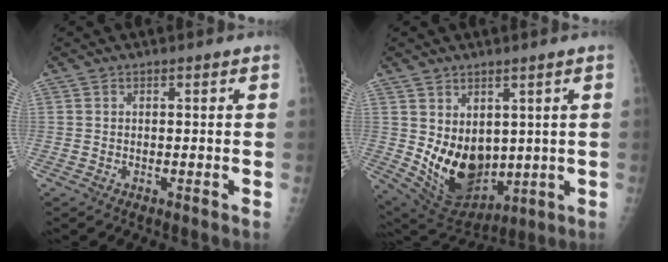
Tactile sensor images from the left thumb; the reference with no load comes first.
{"total": 13.3, "force": [0.8, 9.4, 9.5], "torque": [-0.121, -0.034, 0.051]}